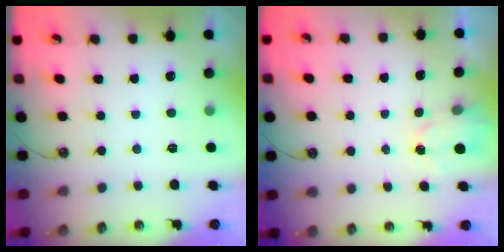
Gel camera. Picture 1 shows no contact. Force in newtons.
{"total": 2.1, "press": 2.1, "slide": 0.4}